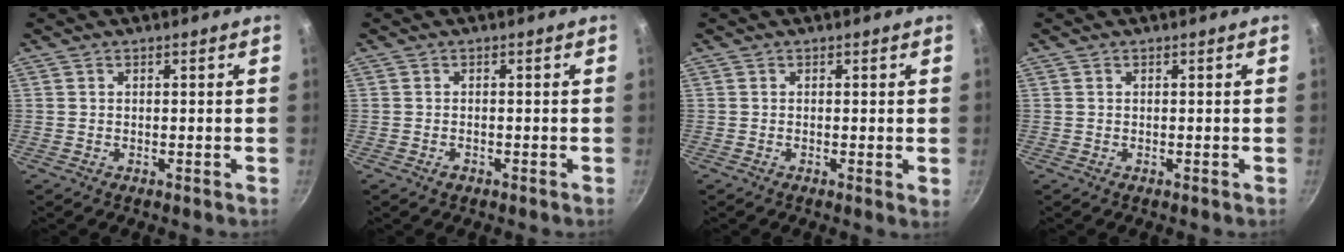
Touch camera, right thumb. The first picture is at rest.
{"total": 1.1, "force": [-0.7, 0.6, 0.6], "torque": [-0.012, 0.005, -0.012]}
{"total": 0.7, "force": [0.0, 0.1, 0.7], "torque": [-0.009, -0.003, -0.003]}
{"total": 0.0}